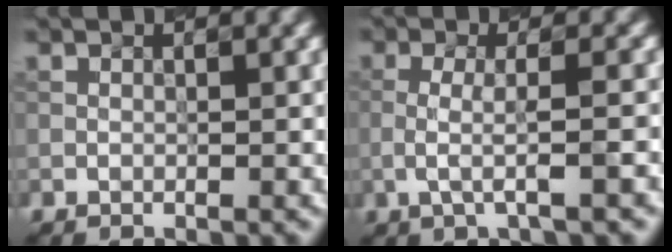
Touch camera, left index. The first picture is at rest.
{"total": 2.4, "force": [-0.8, 0.3, 2.3], "torque": [-0.045, 0.005, -0.012]}